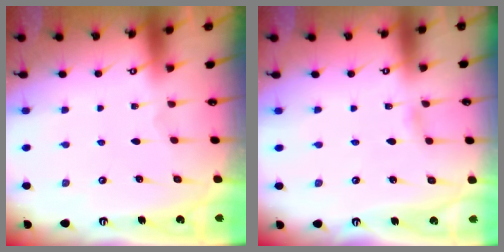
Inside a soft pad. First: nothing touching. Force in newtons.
{"total": 1.7, "press": 1.7, "slide": 0.2}